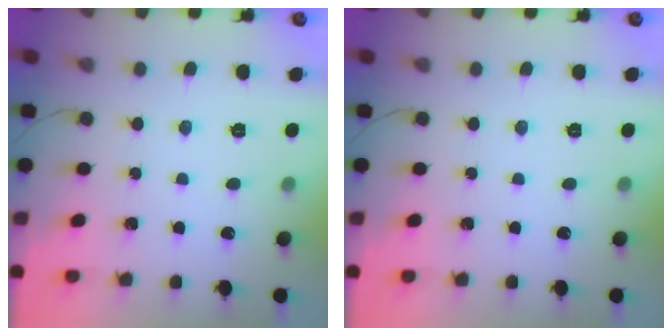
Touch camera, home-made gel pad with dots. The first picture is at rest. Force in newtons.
{"total": 0.0}